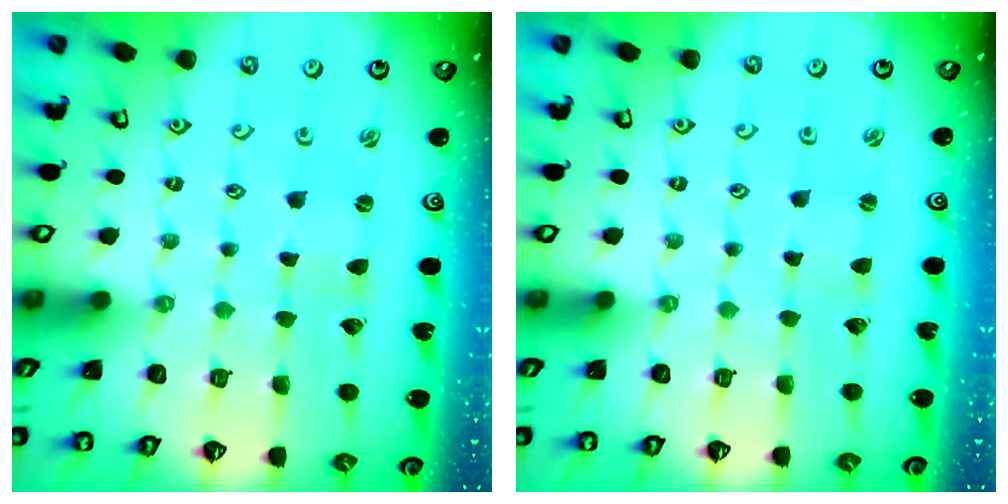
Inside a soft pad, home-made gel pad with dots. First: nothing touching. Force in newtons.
{"total": 1.7, "press": 1.7, "slide": 0.2}